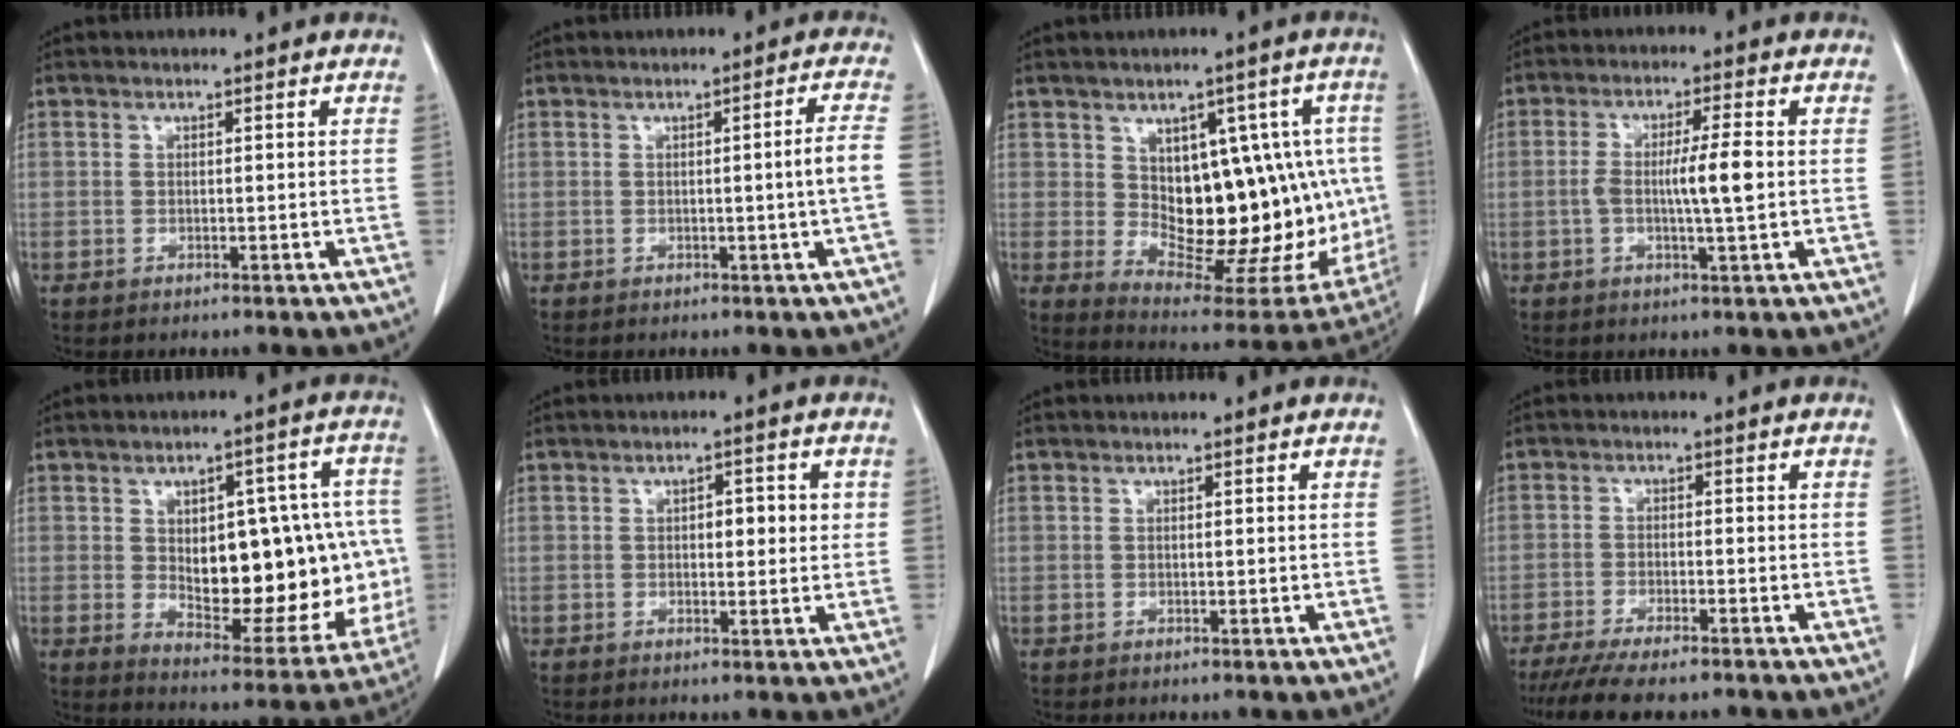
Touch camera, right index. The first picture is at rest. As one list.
[{"total": 3.5, "force": [-0.4, -0.9, 3.4], "torque": [-0.048, -0.002, -0.003]}, {"total": 17.9, "force": [1.4, 9.4, 15.1], "torque": [-0.183, 0.016, 0.045]}, {"total": 6.3, "force": [-0.3, 0.3, 6.3], "torque": [-0.116, 0.003, -0.006]}, {"total": 22.4, "force": [-0.2, 9.8, 20.1], "torque": [-0.235, 0.025, 0.028]}, {"total": 3.7, "force": [0.8, 1.7, 3.2], "torque": [-0.042, 0.008, 0.010]}, {"total": 0.0}, {"total": 10.0, "force": [-8.4, 1.6, 5.1], "torque": [-0.070, -0.015, -0.129]}]